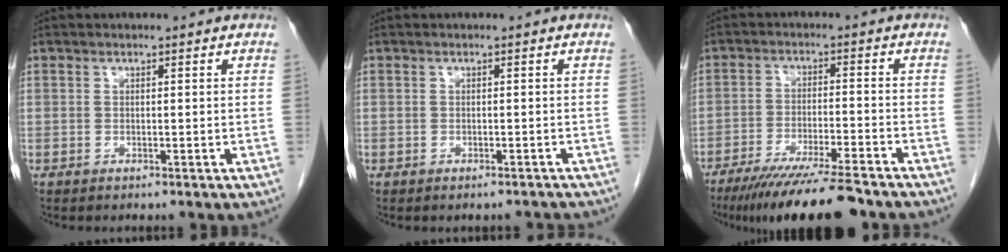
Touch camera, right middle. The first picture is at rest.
{"total": 2.1, "force": [-2.0, 0.7, 0.3], "torque": [0.000, -0.002, -0.026]}
{"total": 14.4, "force": [-12.0, 0.7, 7.8], "torque": [-0.126, -0.030, -0.195]}